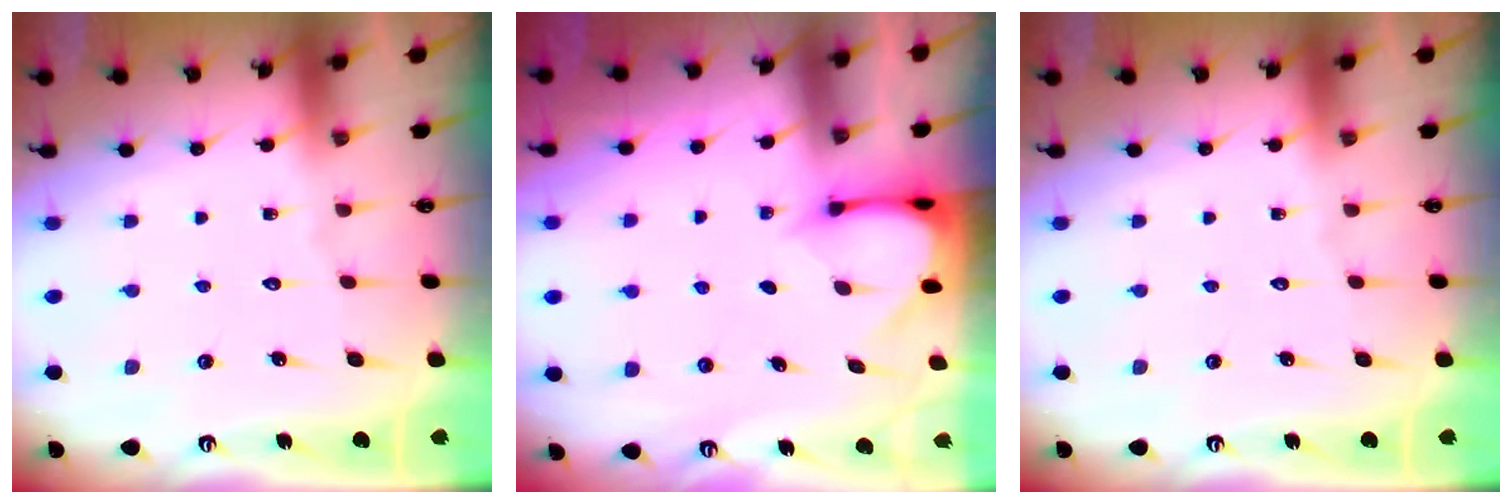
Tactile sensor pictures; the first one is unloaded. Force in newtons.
{"total": 3.2, "press": 3.2, "slide": 0.3}
{"total": 0.0}